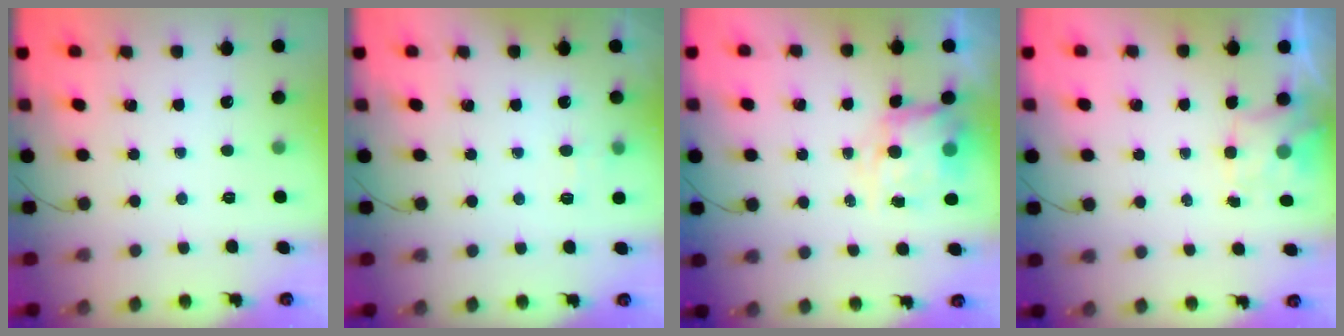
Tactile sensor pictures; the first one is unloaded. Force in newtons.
{"total": 7.2, "press": 7.0, "slide": 1.8}
{"total": 9.0, "press": 8.7, "slide": 2.3}
{"total": 1.5, "press": 1.3, "slide": 0.8}